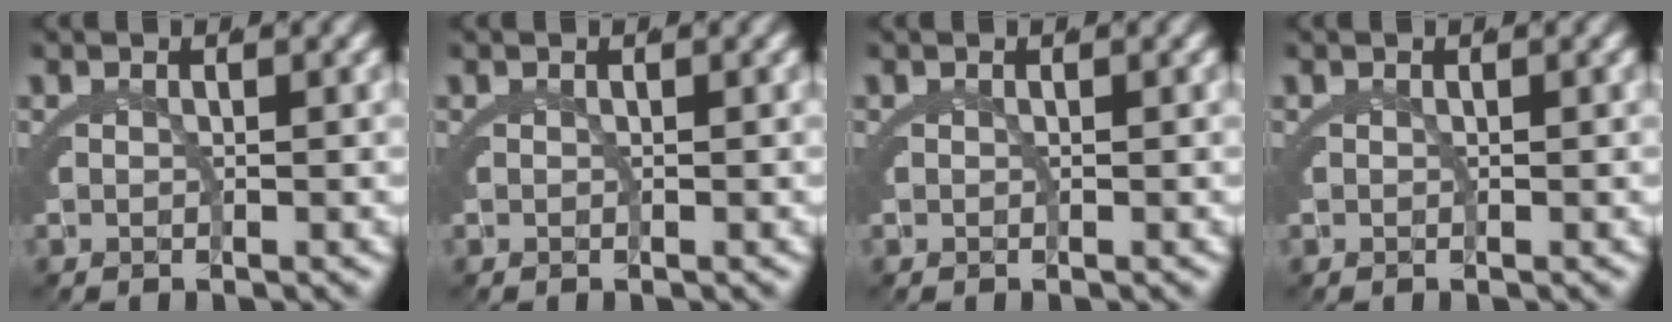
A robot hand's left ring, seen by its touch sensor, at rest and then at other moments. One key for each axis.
{"total": 0.0}
{"total": 0.0}
{"total": 0.0}